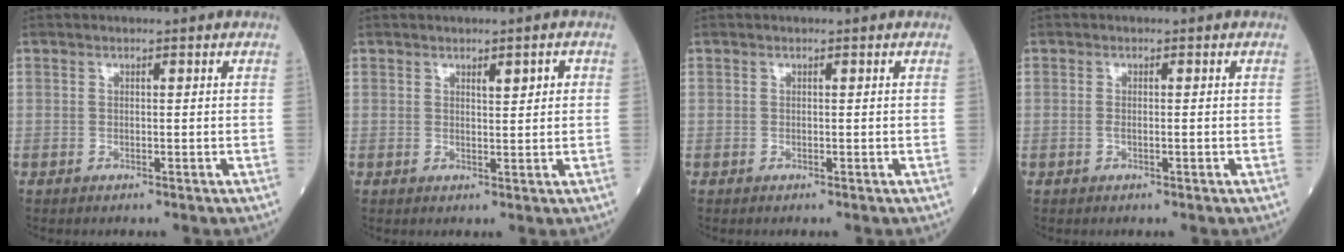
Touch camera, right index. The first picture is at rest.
{"total": 2.2, "force": [0.9, 0.6, 2.0], "torque": [-0.030, 0.001, 0.015]}
{"total": 0.0}
{"total": 1.1, "force": [-0.3, 0.3, 1.1], "torque": [-0.024, 0.001, -0.003]}